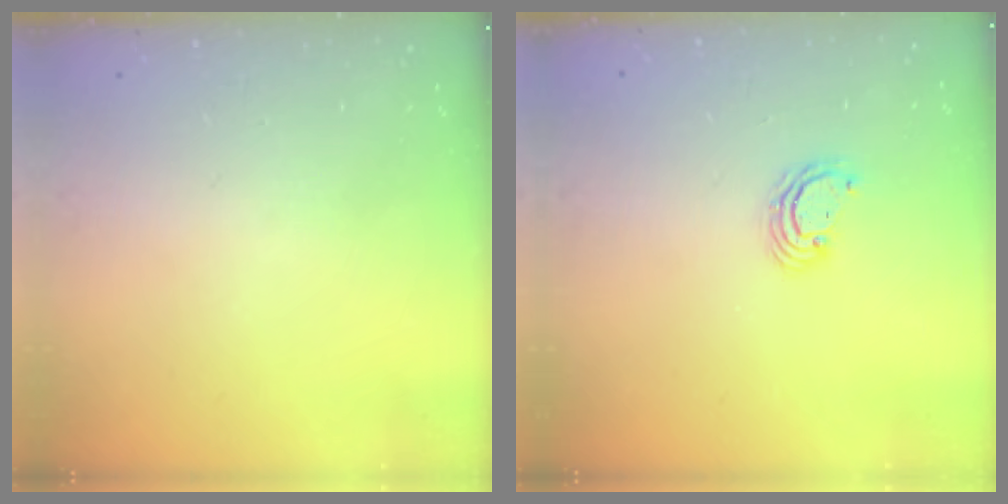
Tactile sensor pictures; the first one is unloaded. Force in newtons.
{"total": 3.9, "press": 3.8, "slide": 0.2}